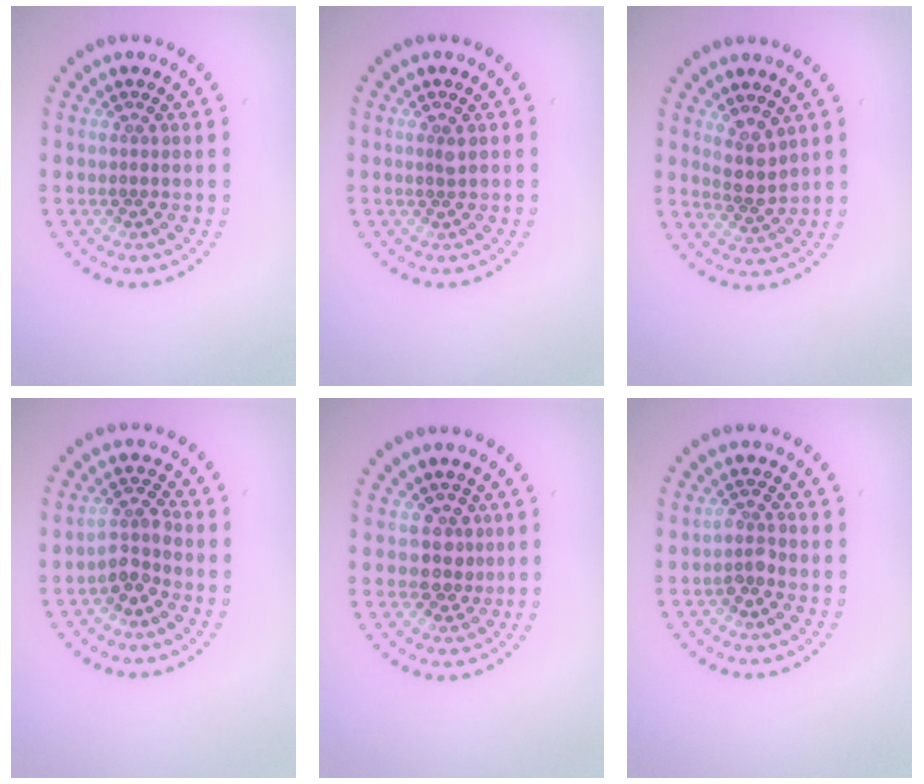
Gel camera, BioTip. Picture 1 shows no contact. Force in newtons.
{"total": 0.8, "press": 0.5, "slide": 0.5}
{"total": 2.5, "press": 2.0, "slide": 1.4}
{"total": 2.4, "press": 1.9, "slide": 1.5}
{"total": 2.1, "press": 1.8, "slide": 1.1}
{"total": 1.6, "press": 1.2, "slide": 1.0}